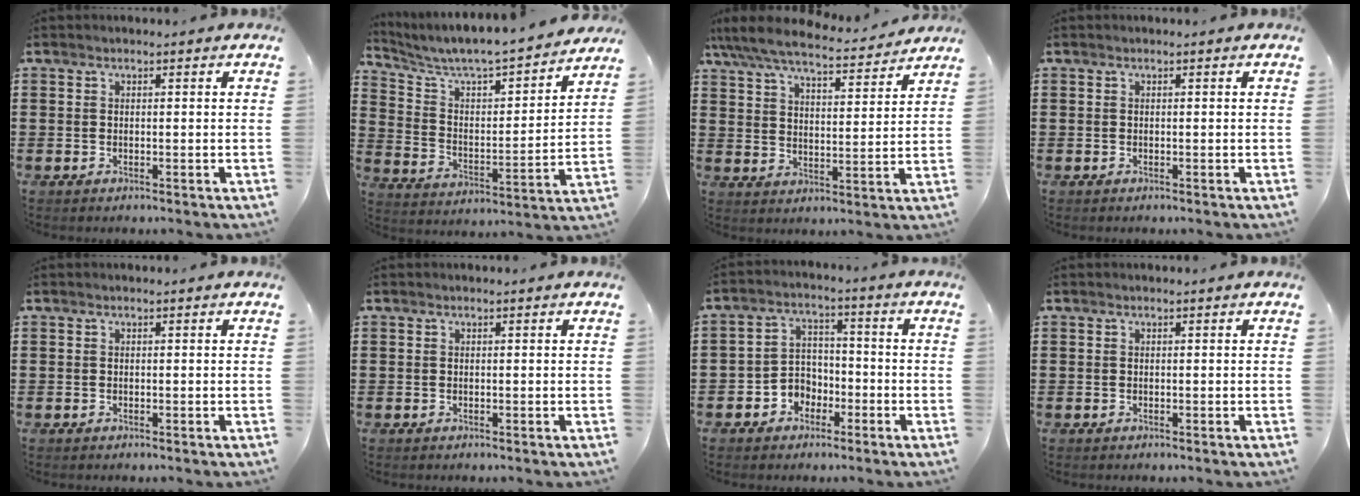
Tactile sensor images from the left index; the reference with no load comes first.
{"total": 5.3, "force": [4.9, 0.7, 1.8], "torque": [-0.062, -0.050, 0.075]}
{"total": 7.2, "force": [6.4, 0.8, 3.0], "torque": [-0.086, -0.036, 0.110]}
{"total": 0.0}
{"total": 0.0}
{"total": 0.0}
{"total": 4.5, "force": [-2.6, 3.5, 1.0], "torque": [-0.030, 0.010, -0.053]}
{"total": 0.0}